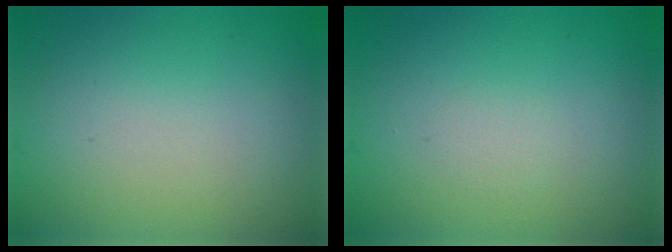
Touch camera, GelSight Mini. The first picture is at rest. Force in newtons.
{"total": 0.5, "press": 0.5, "slide": 0.1}